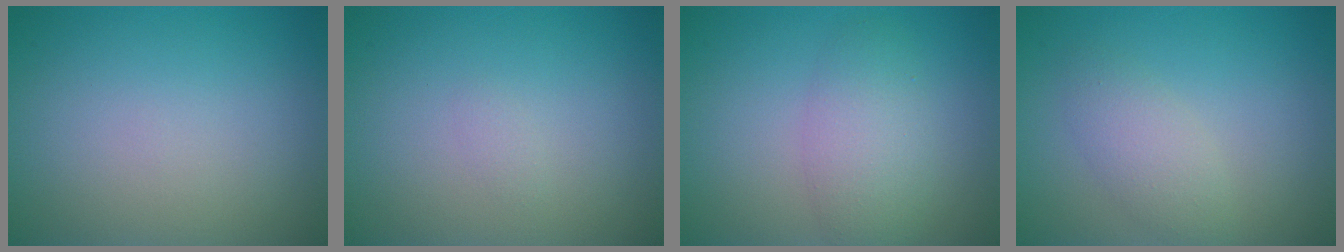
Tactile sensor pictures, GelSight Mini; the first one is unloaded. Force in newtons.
{"total": 0.5, "press": 0.5, "slide": 0.1}
{"total": 3.7, "press": 3.7, "slide": 0.2}
{"total": 2.4, "press": 2.4, "slide": 0.2}